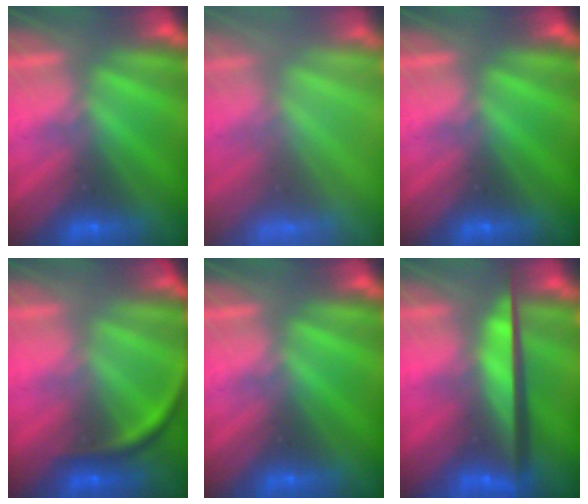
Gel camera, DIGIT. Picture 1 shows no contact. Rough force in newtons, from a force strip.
{"total": 9.1}
{"total": 0.0}
{"total": 3.3}
{"total": 0.0}
{"total": 7.4}